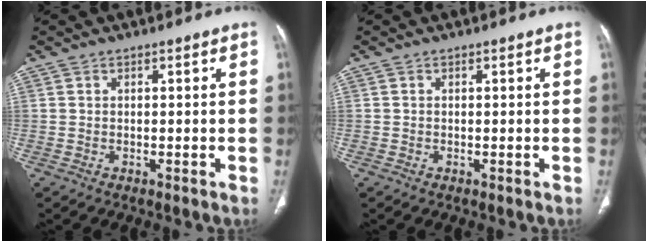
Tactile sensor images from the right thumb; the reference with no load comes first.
{"total": 0.0}